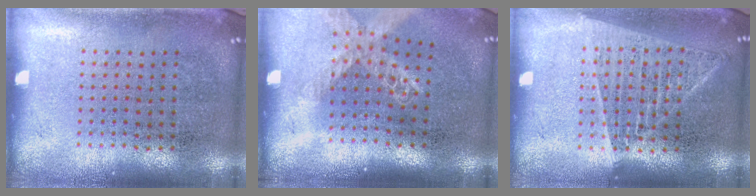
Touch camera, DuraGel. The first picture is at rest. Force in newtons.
{"total": 1.5, "press": 1.3, "slide": 0.8}
{"total": 1.4, "press": 1.3, "slide": 0.5}